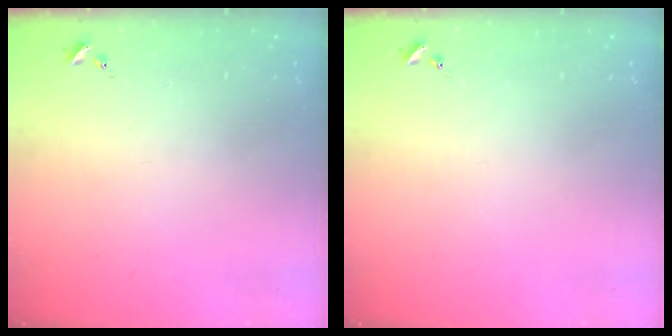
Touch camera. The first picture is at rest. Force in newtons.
{"total": 0.0}